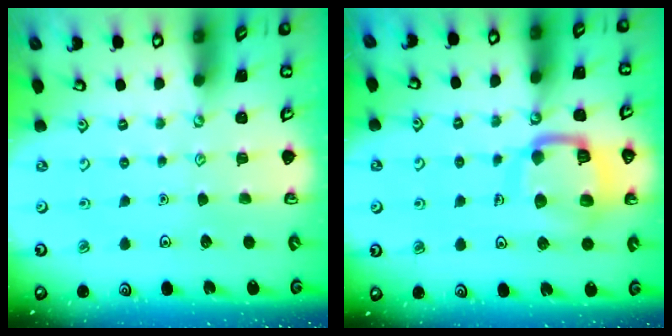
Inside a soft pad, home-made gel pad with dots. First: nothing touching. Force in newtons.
{"total": 14.7, "press": 14.6, "slide": 1.6}